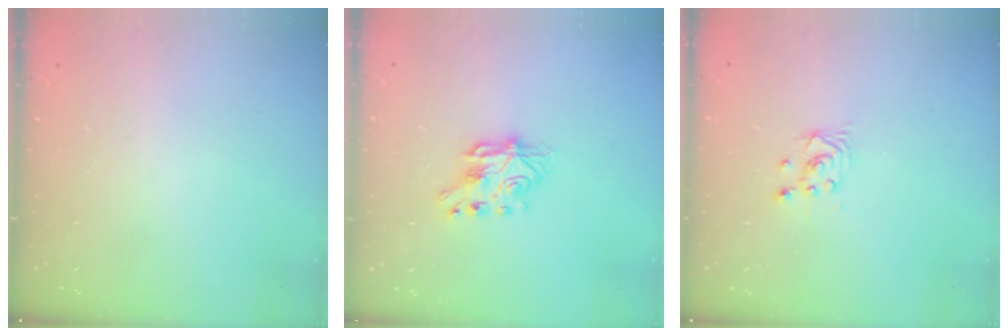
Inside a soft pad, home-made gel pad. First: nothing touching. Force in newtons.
{"total": 6.9, "press": 6.9, "slide": 0.5}
{"total": 2.2, "press": 2.2, "slide": 0.2}